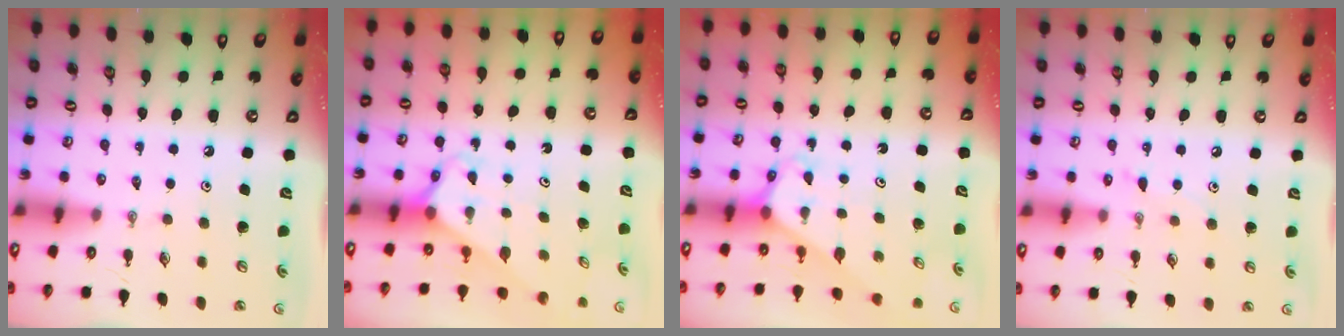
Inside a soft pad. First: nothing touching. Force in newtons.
{"total": 2.7, "press": 2.7, "slide": 0.1}
{"total": 3.1, "press": 3.1, "slide": 0.2}
{"total": 6.4, "press": 6.3, "slide": 0.7}